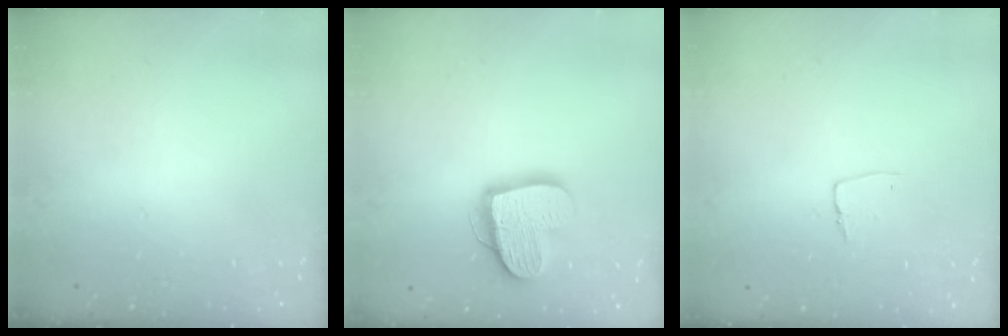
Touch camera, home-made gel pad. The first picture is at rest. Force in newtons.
{"total": 16.2, "press": 16.2, "slide": 1.4}
{"total": 4.9, "press": 4.8, "slide": 0.3}